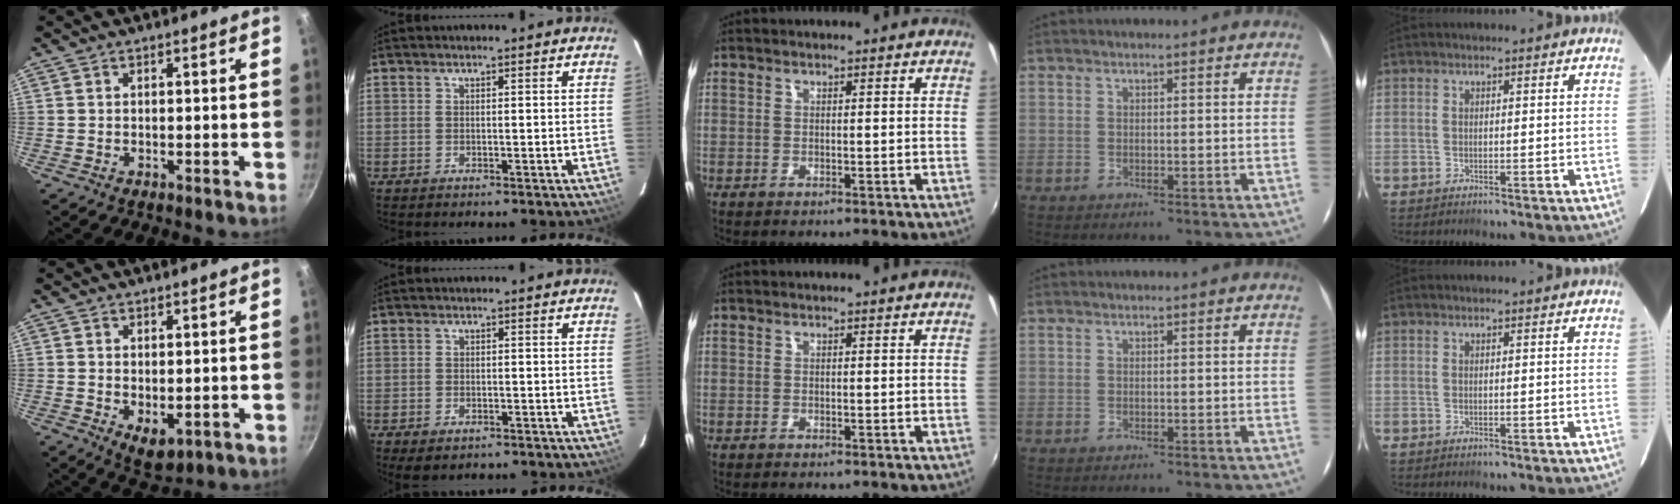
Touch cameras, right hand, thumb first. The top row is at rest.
{"thumb": {"total": 4.8, "force": [-0.3, 2.9, 3.8], "torque": [-0.046, -0.013, 0.006]}, "index": {"total": 3.1, "force": [-2.0, 1.8, 1.6], "torque": [-0.035, -0.009, -0.032]}}